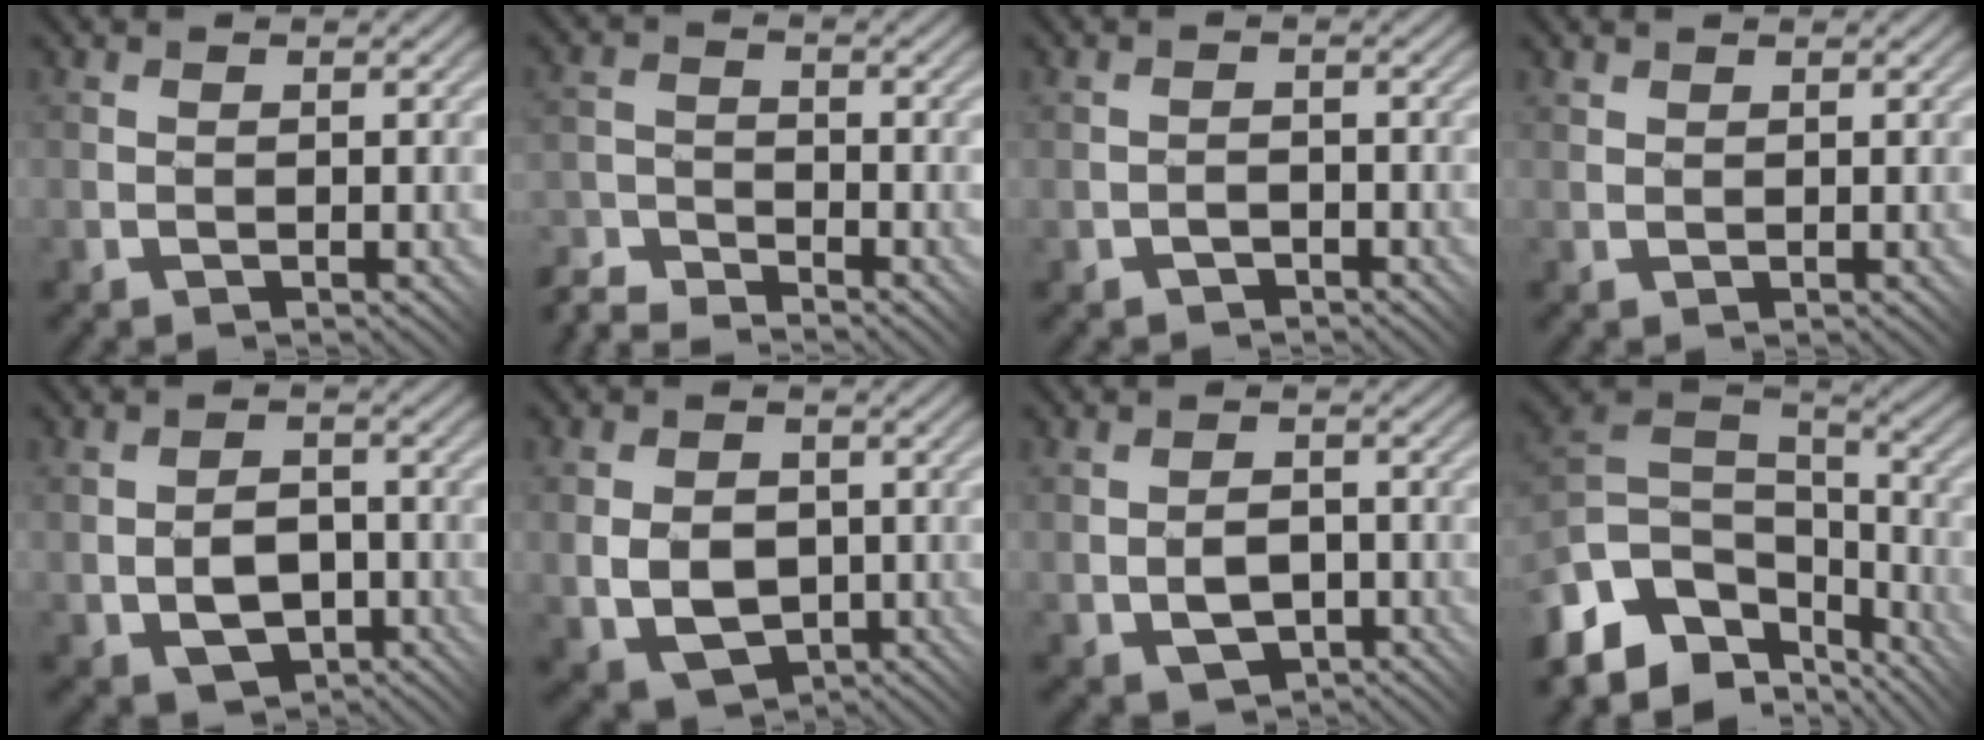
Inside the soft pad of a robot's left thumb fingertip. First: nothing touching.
{"total": 5.7, "force": [-5.5, 1.2, 1.1], "torque": [-0.023, -0.004, -0.113]}
{"total": 1.1, "force": [-1.0, 0.4, 0.2], "torque": [-0.003, 0.006, -0.021]}
{"total": 0.9, "force": [0.9, 0.2, -0.1], "torque": [-0.004, 0.001, 0.018]}
{"total": 5.8, "force": [-1.3, 3.9, 4.0], "torque": [-0.089, -0.007, -0.023]}
{"total": 7.3, "force": [-1.1, 5.6, 4.6], "torque": [-0.102, -0.015, -0.023]}
{"total": 4.4, "force": [-1.0, 2.8, 3.2], "torque": [-0.066, -0.003, -0.017]}
{"total": 12.0, "force": [-6.7, 7.0, 7.2], "torque": [-0.193, -0.007, -0.116]}